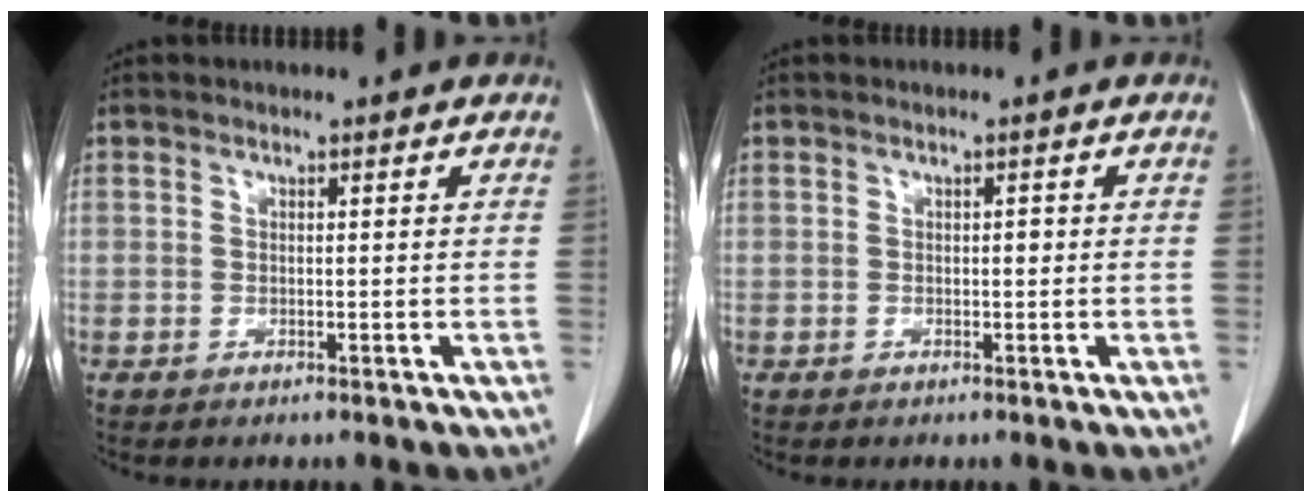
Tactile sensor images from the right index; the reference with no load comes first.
{"total": 0.6, "force": [0.0, 0.4, 0.5], "torque": [-0.001, 0.004, -0.001]}